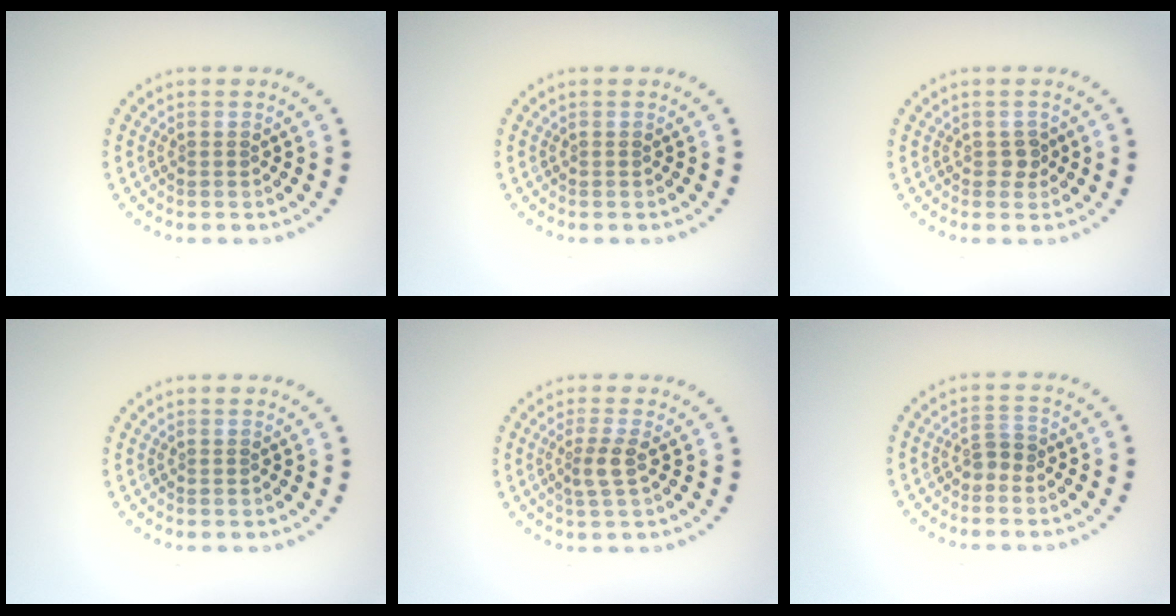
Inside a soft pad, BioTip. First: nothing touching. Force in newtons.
{"total": 0.0}
{"total": 1.1, "press": 1.0, "slide": 0.5}
{"total": 0.0}
{"total": 2.0, "press": 1.6, "slide": 1.2}
{"total": 1.3, "press": 1.0, "slide": 0.7}